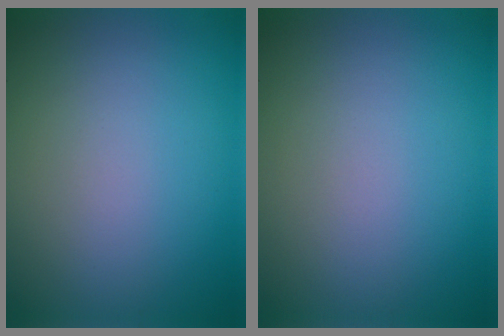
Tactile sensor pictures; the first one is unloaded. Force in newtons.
{"total": 0.0}